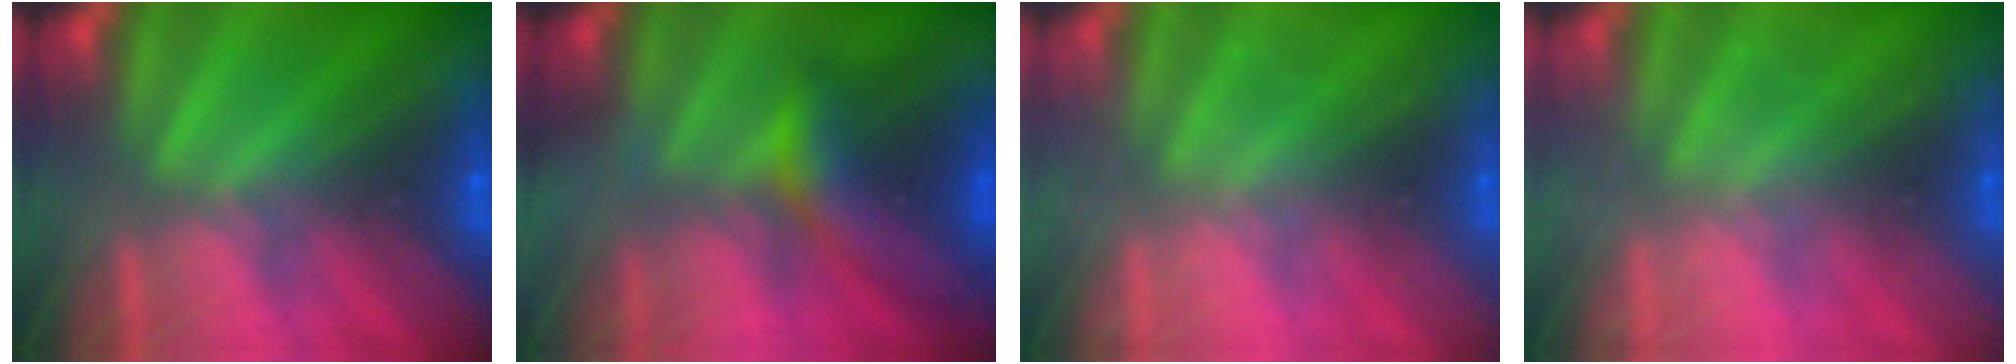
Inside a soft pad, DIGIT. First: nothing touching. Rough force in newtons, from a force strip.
{"total": 8.5}
{"total": 2.2}
{"total": 2.2}